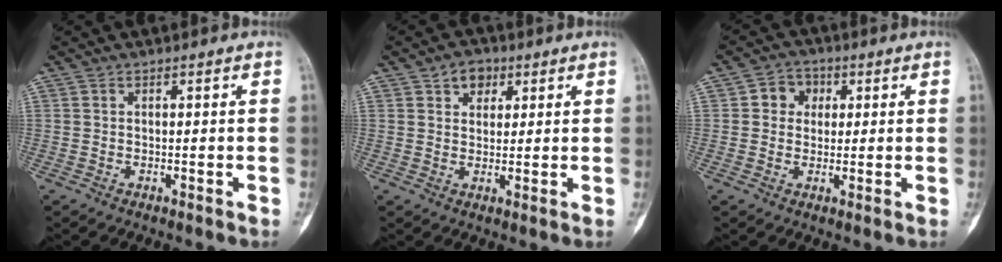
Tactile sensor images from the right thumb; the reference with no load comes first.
{"total": 4.4, "force": [2.2, 3.2, 2.0], "torque": [-0.008, -0.006, 0.033]}
{"total": 4.8, "force": [1.1, 4.3, 2.0], "torque": [0.000, 0.006, 0.010]}